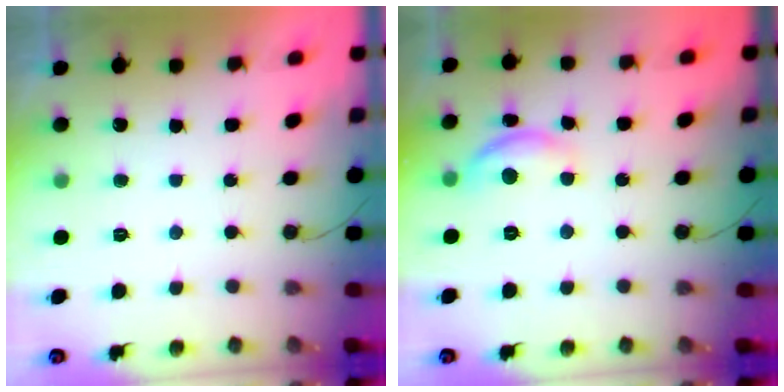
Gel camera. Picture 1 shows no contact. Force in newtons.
{"total": 9.3, "press": 9.3, "slide": 0.6}